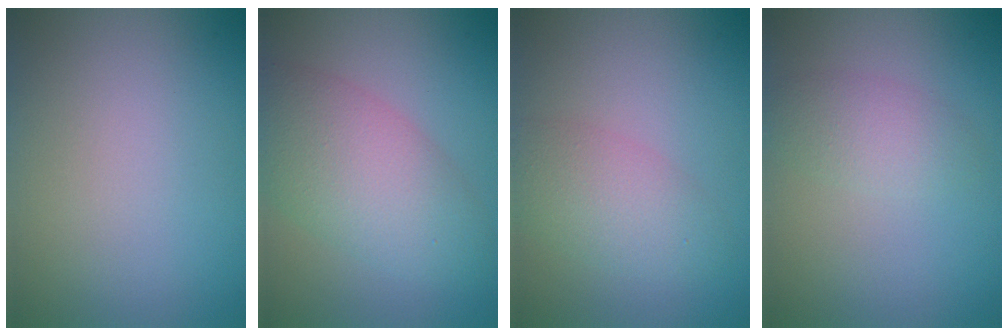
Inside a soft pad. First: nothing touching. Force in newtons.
{"total": 6.3, "press": 6.3, "slide": 0.2}
{"total": 3.7, "press": 3.7, "slide": 0.1}
{"total": 2.2, "press": 2.2, "slide": 0.1}